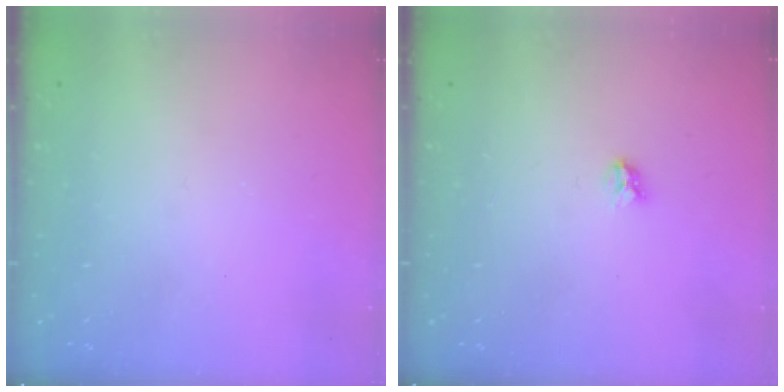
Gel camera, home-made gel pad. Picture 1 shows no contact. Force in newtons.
{"total": 2.9, "press": 2.9, "slide": 0.3}